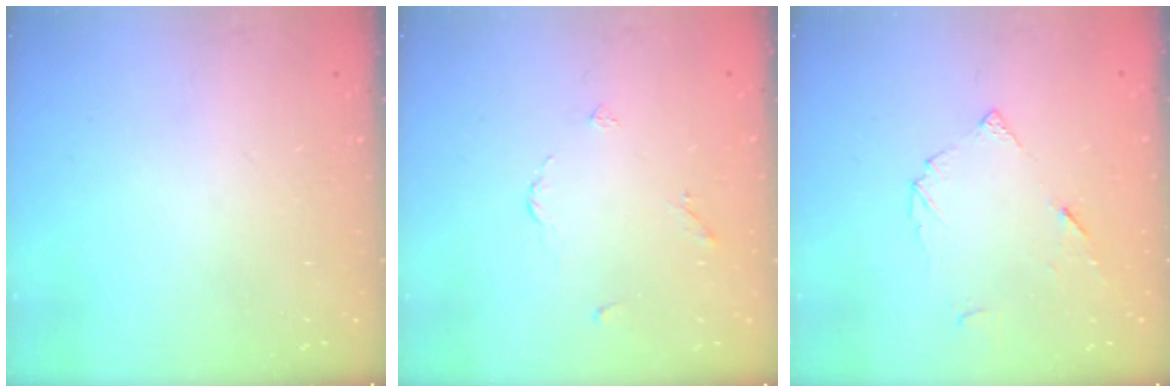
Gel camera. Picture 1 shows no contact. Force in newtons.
{"total": 3.3, "press": 3.2, "slide": 0.5}
{"total": 5.5, "press": 5.5, "slide": 0.8}